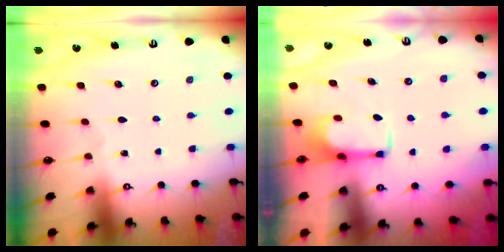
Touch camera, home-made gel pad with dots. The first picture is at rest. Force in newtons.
{"total": 1.7, "press": 1.7, "slide": 0.4}